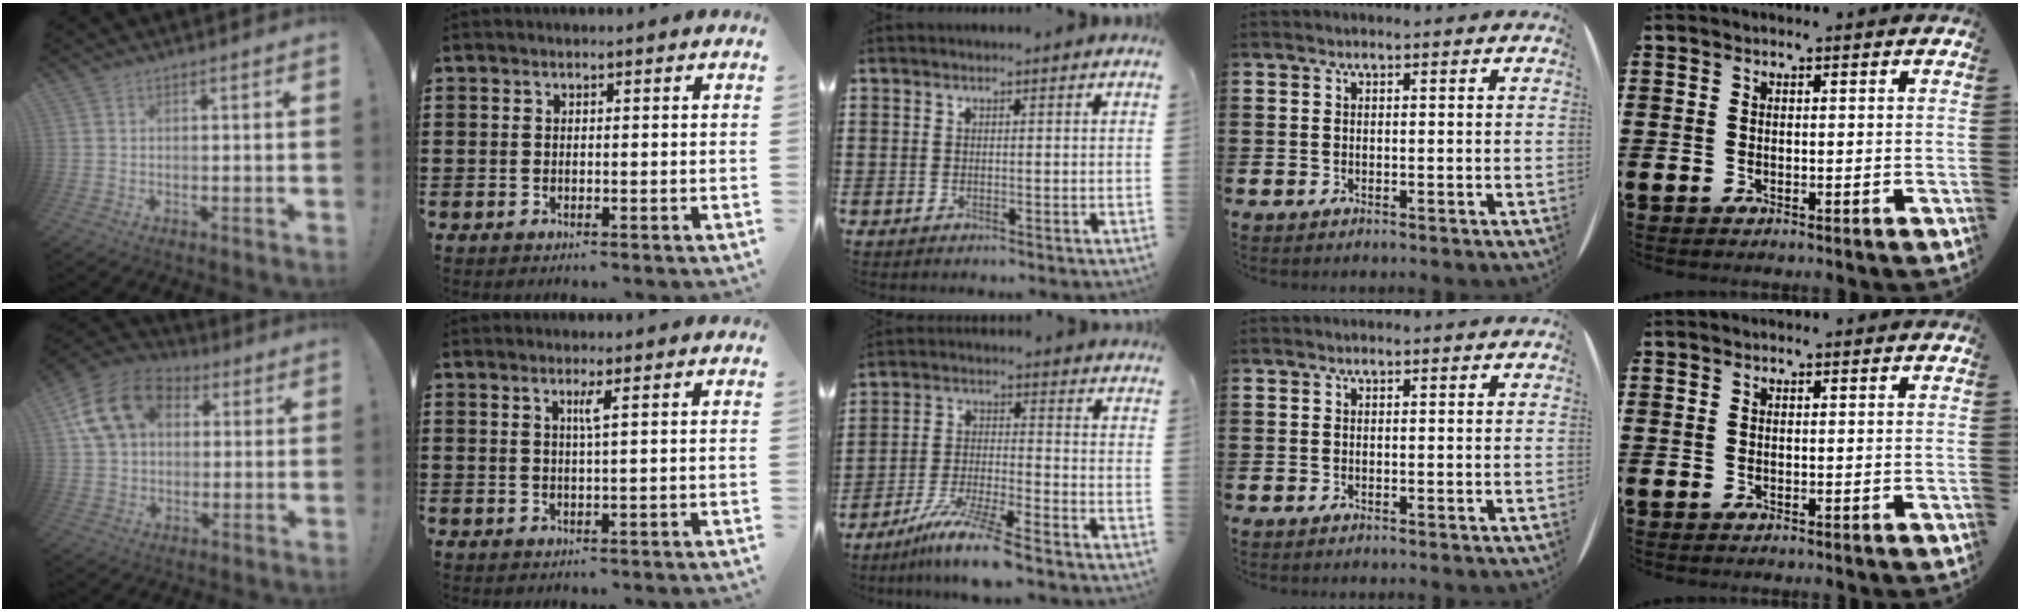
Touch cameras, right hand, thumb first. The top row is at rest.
{"thumb": {"total": 16.0, "force": [5.6, 11.9, 9.1], "torque": [-0.146, -0.006, 0.111]}, "index": {"total": 1.9, "force": [0.6, -0.4, 1.7], "torque": [-0.033, -0.005, 0.007]}, "middle": {"total": 8.6, "force": [-7.0, 0.0, 5.0], "torque": [-0.101, -0.010, -0.135]}}